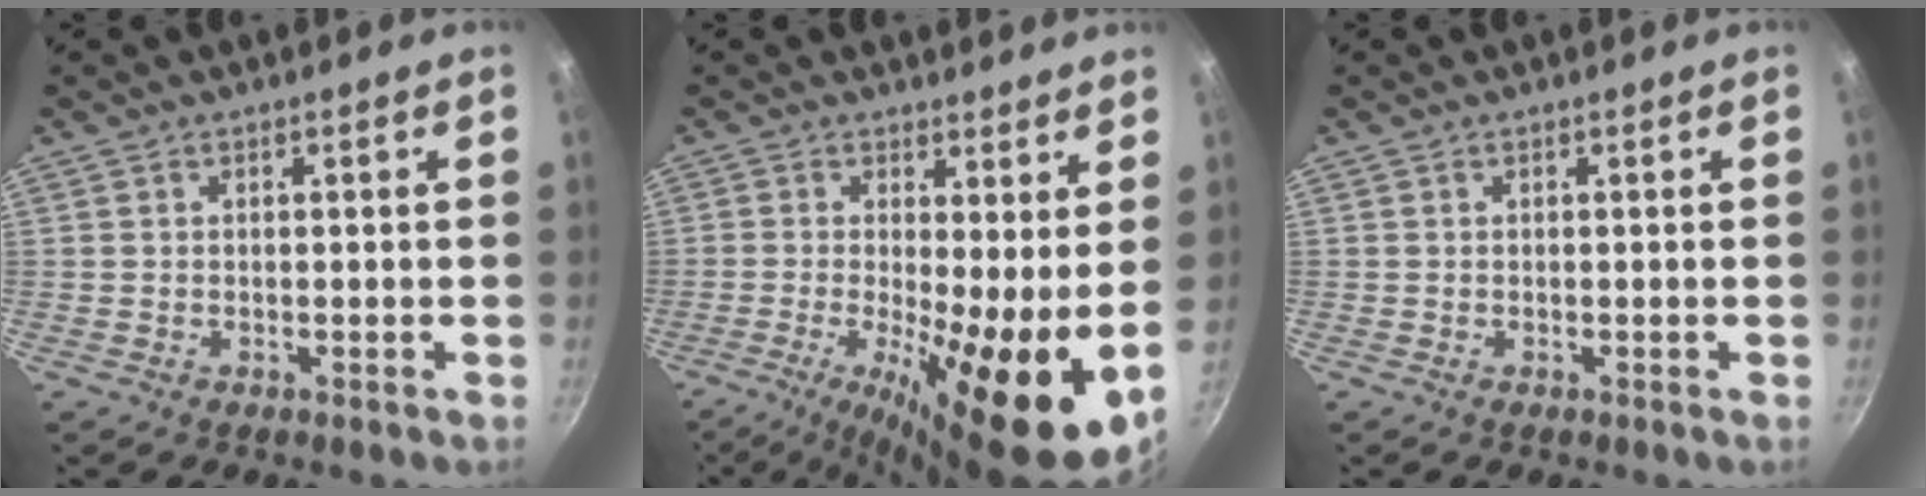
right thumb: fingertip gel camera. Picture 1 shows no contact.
{"total": 13.7, "force": [-1.3, 2.9, 13.3], "torque": [-0.211, -0.015, -0.025]}
{"total": 0.0}